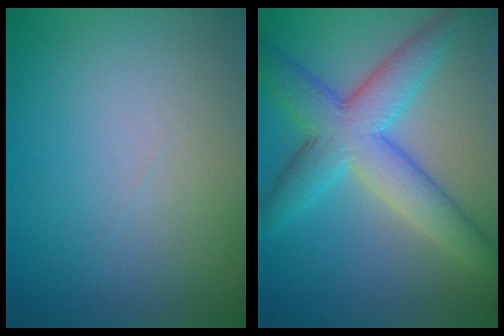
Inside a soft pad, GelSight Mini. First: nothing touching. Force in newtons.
{"total": 7.3, "press": 7.3, "slide": 0.2}